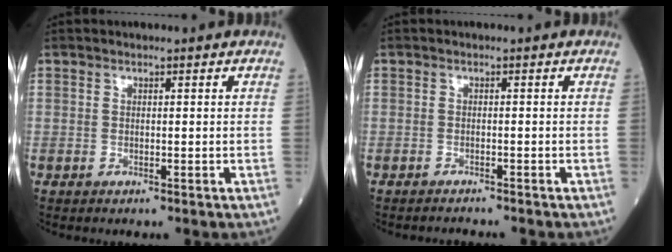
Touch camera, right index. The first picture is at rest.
{"total": 1.7, "force": [-1.7, -0.1, 0.1], "torque": [-0.001, -0.005, -0.023]}